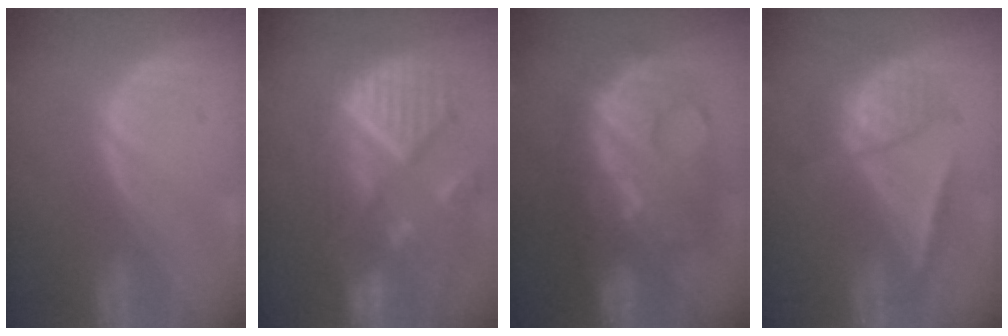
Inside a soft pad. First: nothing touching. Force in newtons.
{"total": 12.2, "press": 10.5, "slide": 6.2}
{"total": 12.2, "press": 12.1, "slide": 1.3}
{"total": 6.9, "press": 5.9, "slide": 3.6}